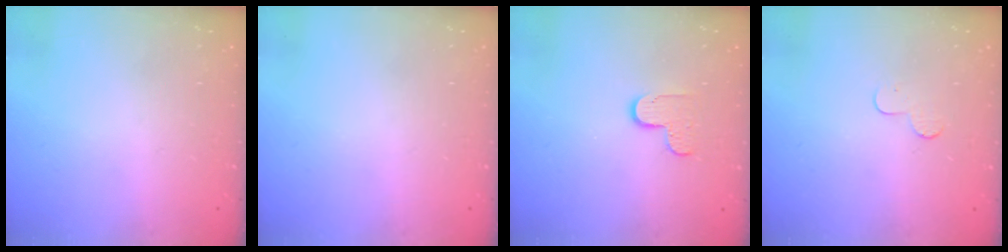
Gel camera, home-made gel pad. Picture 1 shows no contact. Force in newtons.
{"total": 0.0}
{"total": 5.5, "press": 5.5, "slide": 0.5}
{"total": 4.4, "press": 4.4, "slide": 0.4}